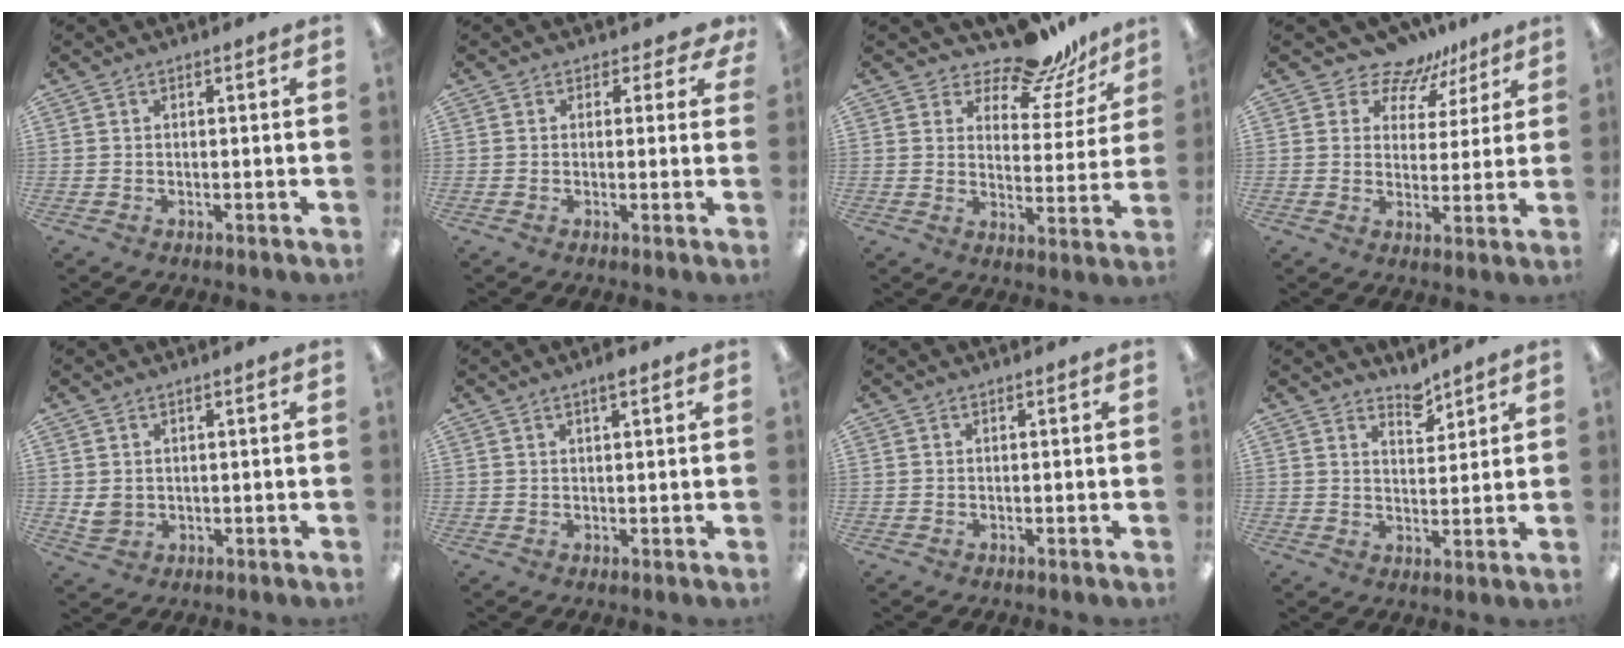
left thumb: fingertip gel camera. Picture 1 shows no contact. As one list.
[{"total": 2.5, "force": [1.1, 2.0, 1.0], "torque": [-0.004, 0.001, 0.019]}, {"total": 12.9, "force": [11.2, 4.3, 4.7], "torque": [-0.073, -0.088, 0.200]}, {"total": 7.9, "force": [6.3, 4.7, 1.1], "torque": [-0.031, -0.050, 0.114]}, {"total": 3.1, "force": [1.3, 2.4, 1.4], "torque": [-0.022, -0.001, 0.024]}, {"total": 2.5, "force": [1.8, 0.4, 1.7], "torque": [-0.028, -0.001, 0.030]}, {"total": 0.0}, {"total": 4.9, "force": [4.4, 1.7, 1.4], "torque": [-0.004, -0.037, 0.076]}]